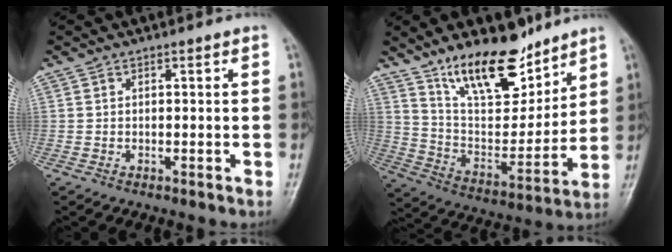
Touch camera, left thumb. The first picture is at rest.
{"total": 18.5, "force": [13.0, 7.9, 10.6], "torque": [-0.121, -0.083, 0.234]}